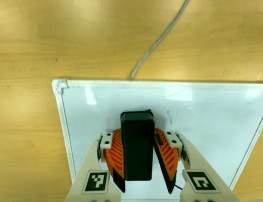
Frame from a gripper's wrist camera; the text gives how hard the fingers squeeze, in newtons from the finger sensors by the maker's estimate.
{"total": 13.7, "left": 16.7, "right": 10.6}